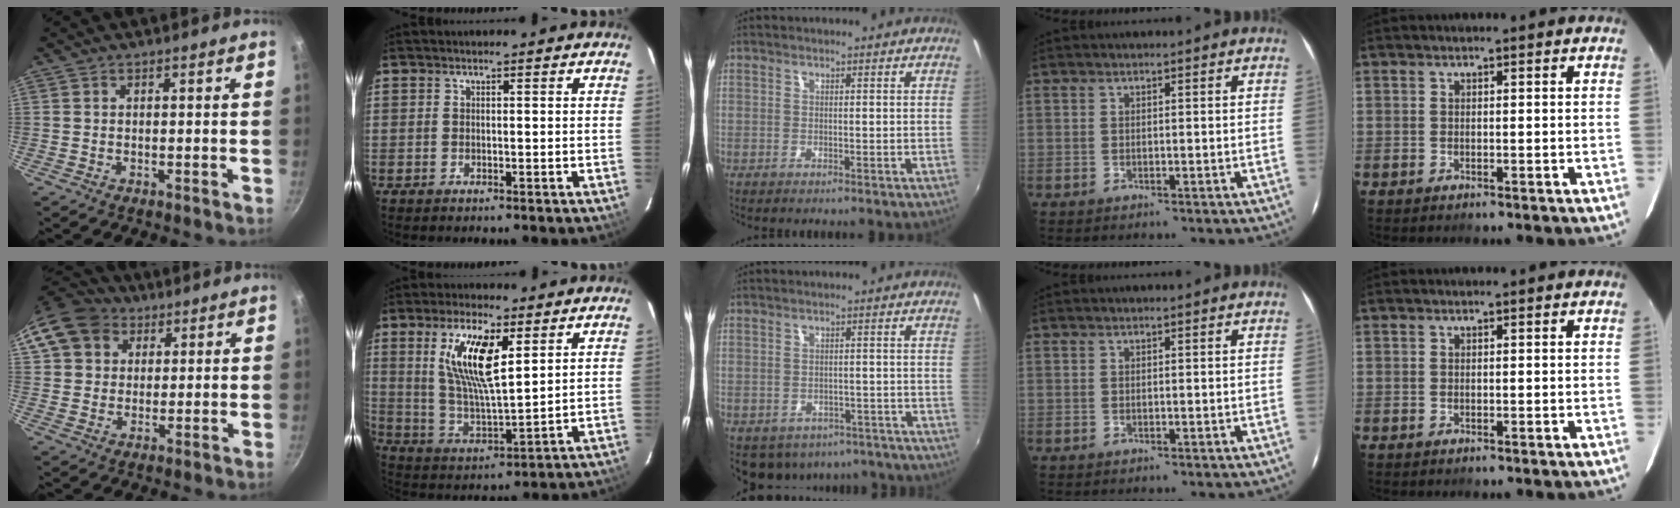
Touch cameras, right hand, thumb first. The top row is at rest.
{"thumb": {"total": 12.3, "force": [5.1, 10.1, 5.0], "torque": [-0.082, 0.016, 0.082]}, "index": {"total": 12.8, "force": [5.1, 3.9, 11.0], "torque": [-0.209, 0.003, 0.103]}, "middle": {"total": 11.2, "force": [-7.6, 7.1, 4.1], "torque": [-0.087, -0.003, -0.085]}}